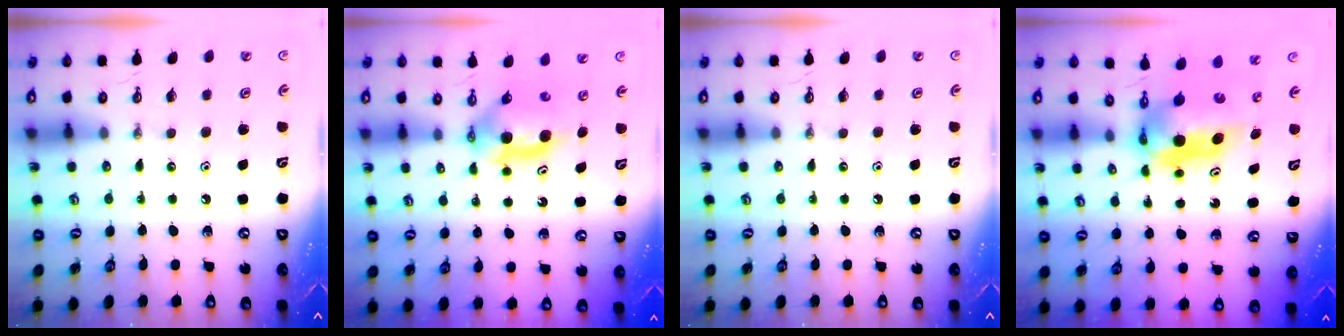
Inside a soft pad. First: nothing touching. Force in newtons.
{"total": 5.5, "press": 5.1, "slide": 2.0}
{"total": 0.0}
{"total": 6.1, "press": 6.1, "slide": 0.4}